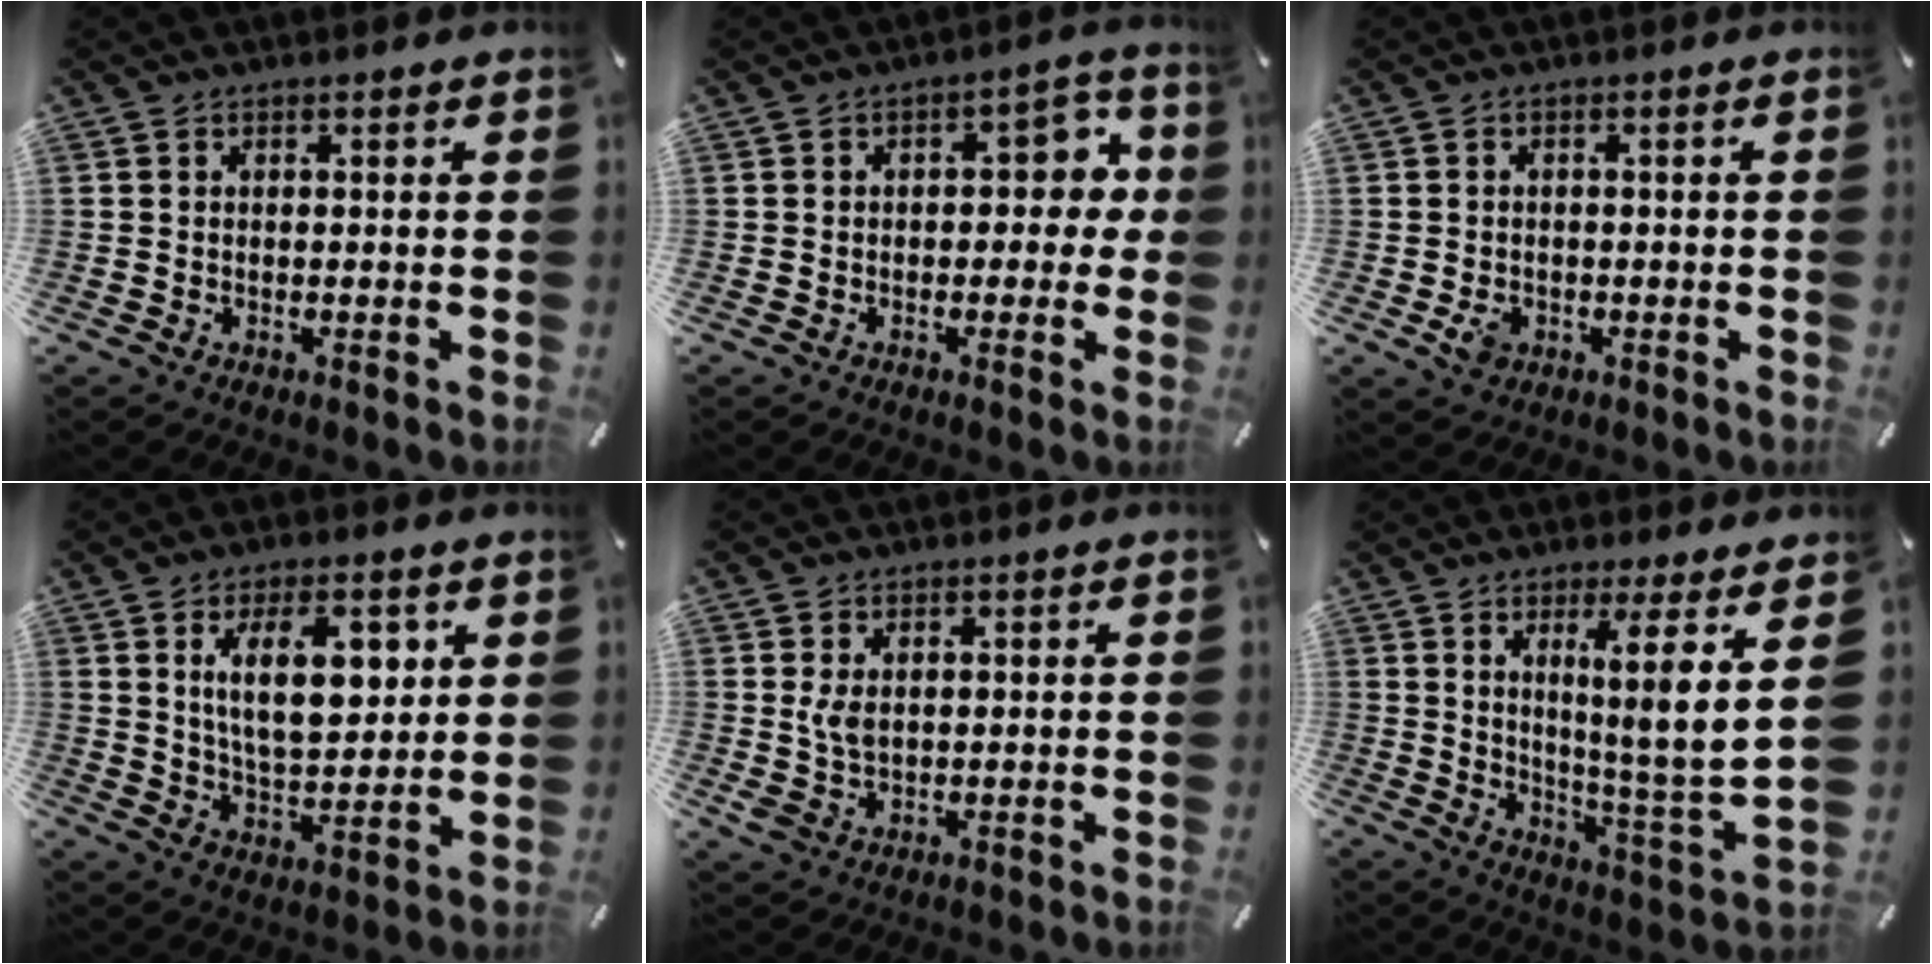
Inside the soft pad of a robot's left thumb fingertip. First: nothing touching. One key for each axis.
{"total": 7.4, "fx": 0.5, "fy": 4.8, "fz": 5.6, "tx": -0.060, "ty": 0.004, "tz": -0.003}
{"total": 3.3, "fx": -1.2, "fy": 2.6, "fz": 1.6, "tx": -0.026, "ty": 0.000, "tz": -0.022}
{"total": 12.7, "fx": 4.9, "fy": 6.2, "fz": 10.0, "tx": -0.163, "ty": -0.008, "tz": 0.080}
{"total": 4.2, "fx": 0.8, "fy": 2.7, "fz": 3.1, "tx": -0.076, "ty": -0.003, "tz": 0.014}
{"total": 11.2, "fx": 5.1, "fy": -0.6, "fz": 9.9, "tx": -0.158, "ty": -0.043, "tz": 0.071}